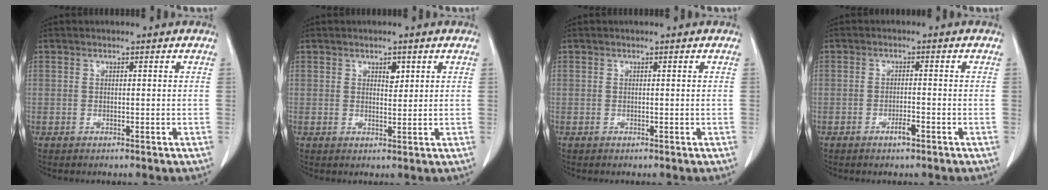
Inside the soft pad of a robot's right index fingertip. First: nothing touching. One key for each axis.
{"total": 1.9, "fx": 1.0, "fy": 1.0, "fz": 1.3, "tx": -0.016, "ty": -0.004, "tz": 0.016}
{"total": 0.0}
{"total": 2.1, "fx": -1.3, "fy": 0.3, "fz": 1.7, "tx": -0.030, "ty": -0.001, "tz": -0.022}